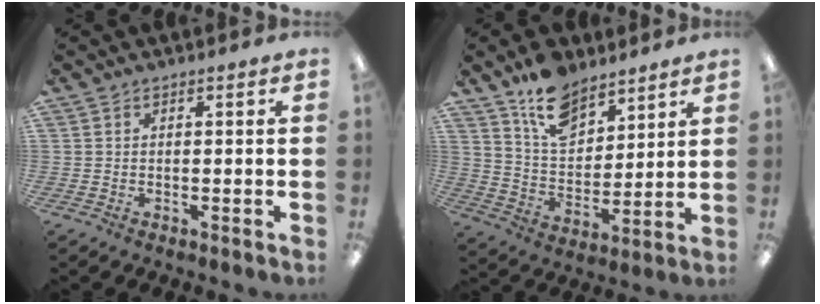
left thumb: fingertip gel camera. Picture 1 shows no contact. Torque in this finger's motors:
{"motor_torque": [2.10, 0.90, 1.28, -1.31, 0.08]}